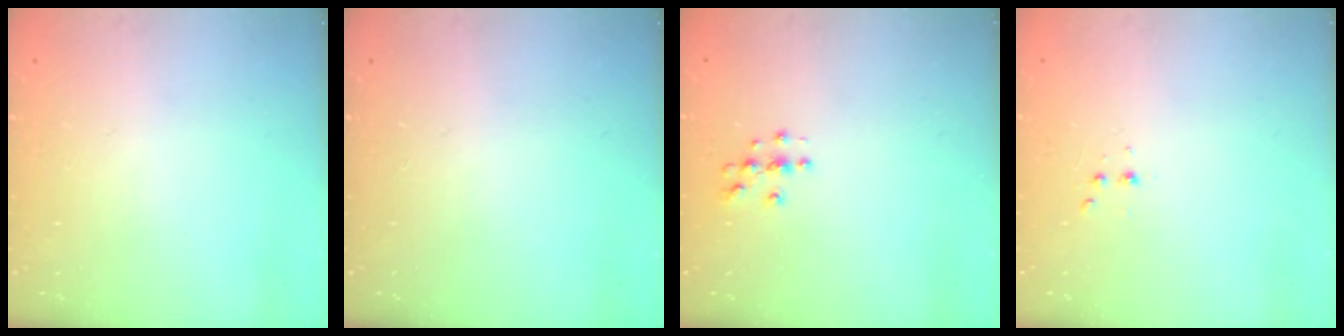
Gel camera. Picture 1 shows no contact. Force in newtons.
{"total": 0.0}
{"total": 3.7, "press": 3.7, "slide": 0.2}
{"total": 2.9, "press": 2.7, "slide": 1.0}